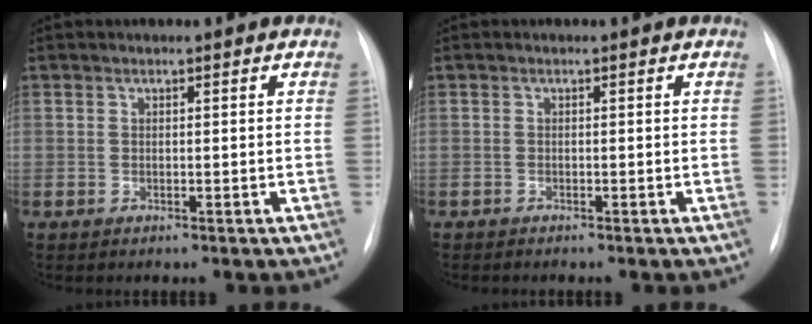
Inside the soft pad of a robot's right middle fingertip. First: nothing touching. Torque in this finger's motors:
{"motor_torque": [-0.34, 0.03, -0.04, 0.00]}